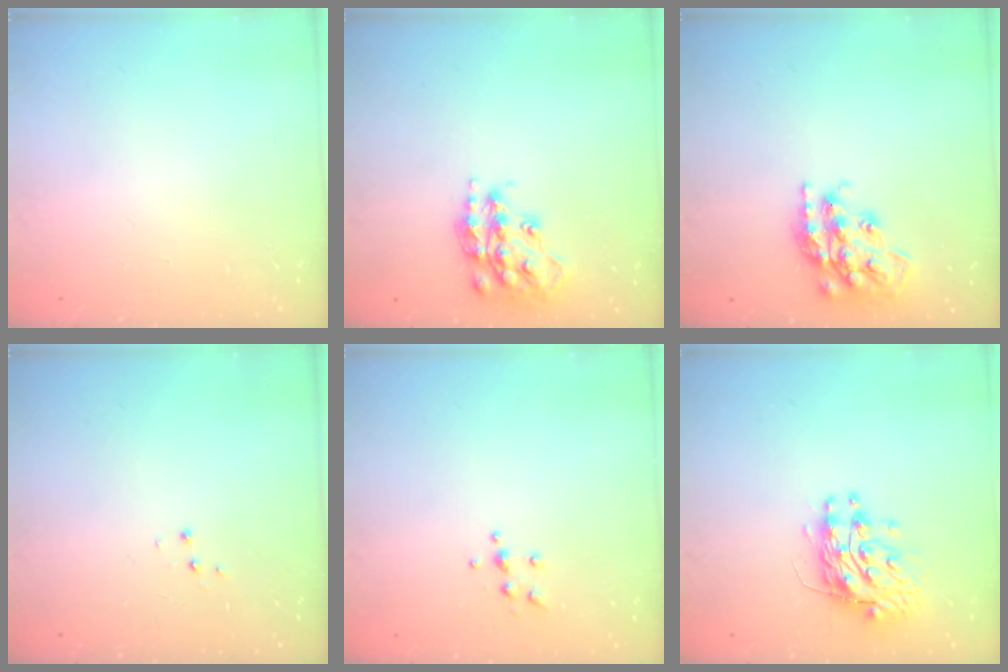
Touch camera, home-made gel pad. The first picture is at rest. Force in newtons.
{"total": 15.9, "press": 15.8, "slide": 1.0}
{"total": 17.3, "press": 17.3, "slide": 1.0}
{"total": 3.5, "press": 3.4, "slide": 0.5}
{"total": 4.9, "press": 4.9, "slide": 0.7}
{"total": 10.8, "press": 10.7, "slide": 0.9}